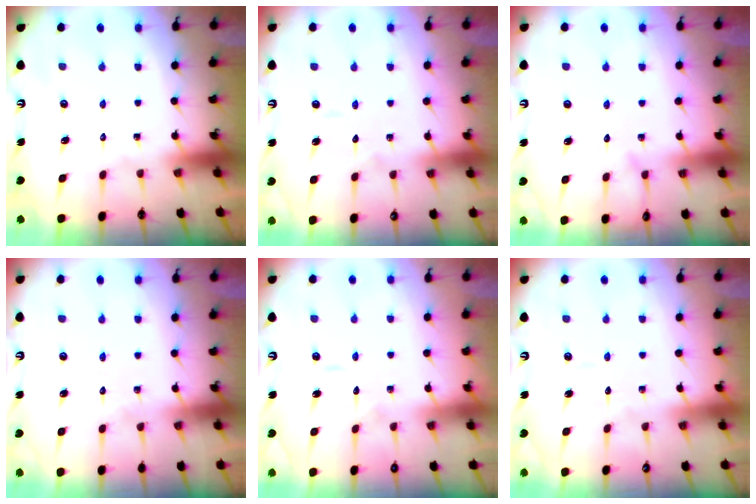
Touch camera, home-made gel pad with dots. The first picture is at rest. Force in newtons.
{"total": 5.0, "press": 4.9, "slide": 0.4}
{"total": 6.3, "press": 6.3, "slide": 0.5}
{"total": 2.7, "press": 2.7, "slide": 0.2}
{"total": 5.3, "press": 5.2, "slide": 0.6}
{"total": 2.4, "press": 2.4, "slide": 0.3}